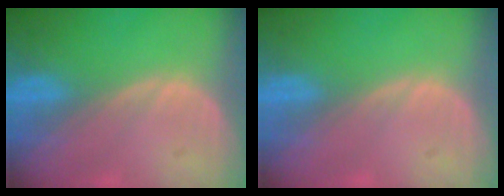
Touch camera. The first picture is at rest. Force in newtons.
{"total": 0.0}